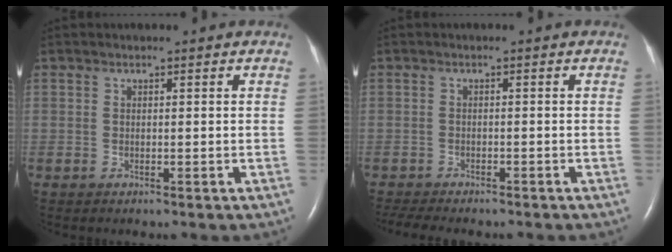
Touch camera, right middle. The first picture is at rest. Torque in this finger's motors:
{"motor_torque": [0.00, 0.00, 0.12, 0.05]}